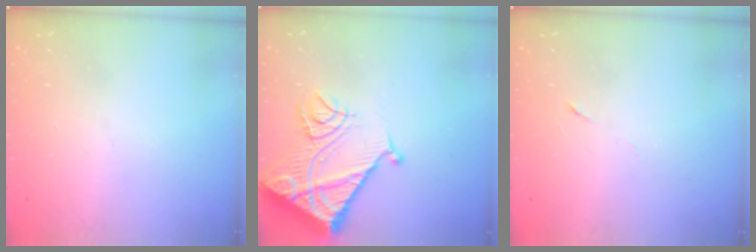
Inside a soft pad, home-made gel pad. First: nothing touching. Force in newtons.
{"total": 16.1, "press": 16.0, "slide": 1.8}
{"total": 2.9, "press": 2.7, "slide": 1.0}